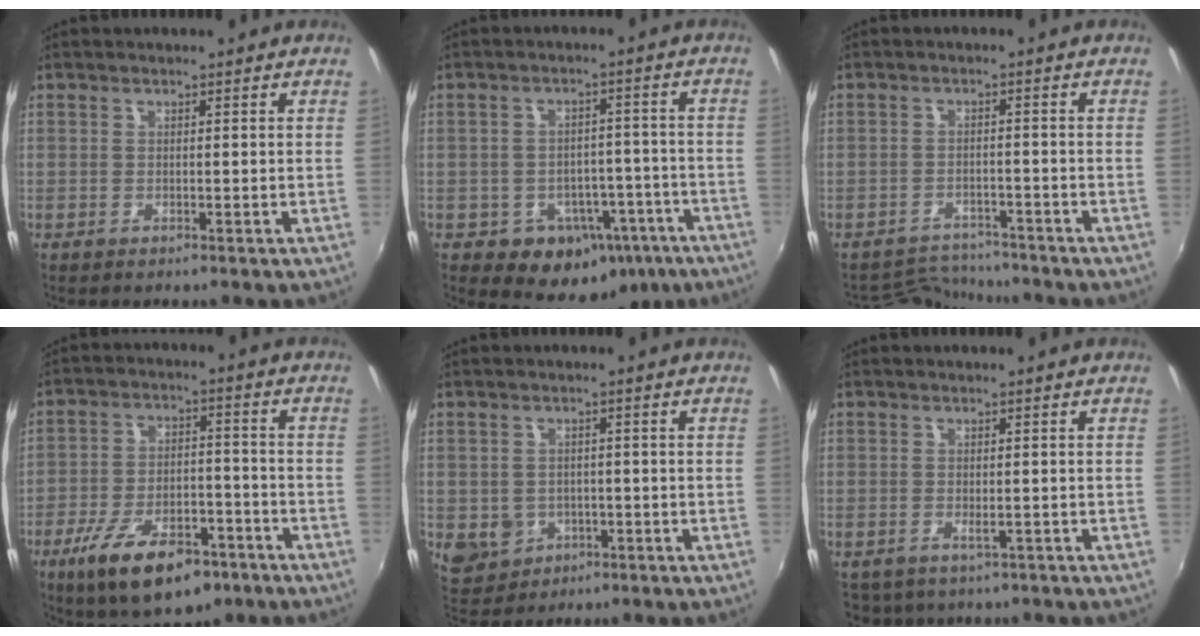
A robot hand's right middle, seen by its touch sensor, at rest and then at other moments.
{"total": 13.9, "force": [-7.4, 10.2, 5.8], "torque": [-0.097, 0.029, -0.063]}
{"total": 6.0, "force": [-5.9, 0.9, -0.4], "torque": [-0.012, 0.006, -0.099]}
{"total": 16.4, "force": [-9.9, 7.1, 10.9], "torque": [-0.211, -0.015, -0.153]}
{"total": 7.1, "force": [-1.8, 6.3, 2.7], "torque": [-0.068, -0.002, -0.010]}
{"total": 3.0, "force": [-1.4, 2.1, 1.6], "torque": [-0.031, -0.006, -0.013]}